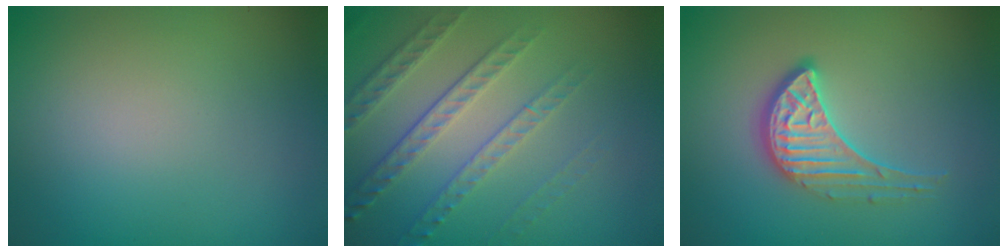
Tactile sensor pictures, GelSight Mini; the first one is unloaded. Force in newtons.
{"total": 4.9, "press": 3.4, "slide": 3.6}
{"total": 3.3, "press": 2.9, "slide": 1.4}